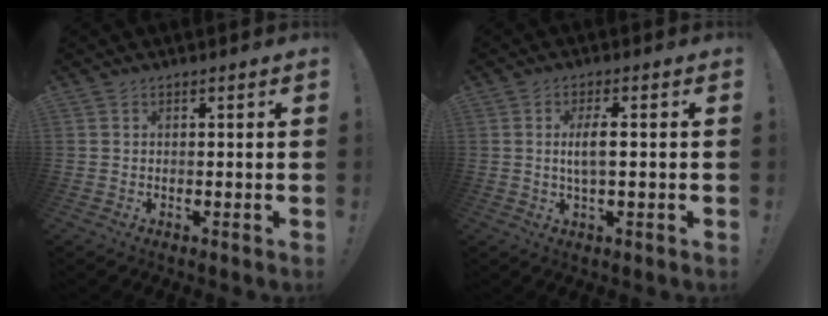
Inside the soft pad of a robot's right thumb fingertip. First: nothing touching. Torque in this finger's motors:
{"motor_torque": [-0.27, 0.39, 0.50, -0.29, 0.23]}